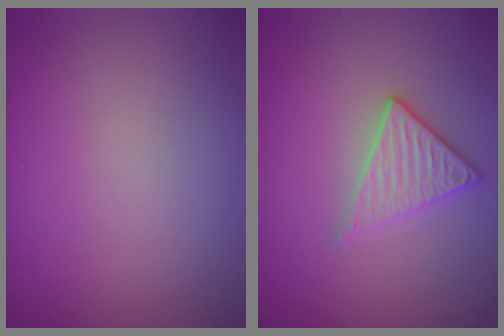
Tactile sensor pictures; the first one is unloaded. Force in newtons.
{"total": 2.9, "press": 2.6, "slide": 1.3}